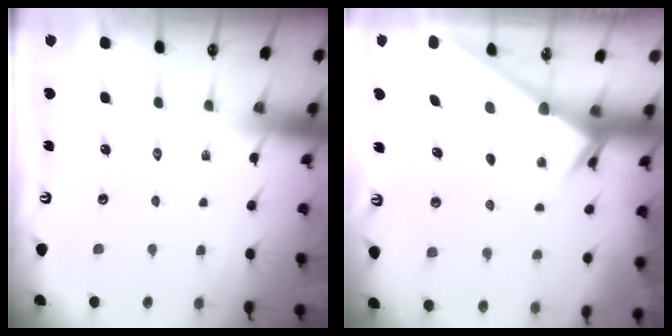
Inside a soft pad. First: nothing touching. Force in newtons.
{"total": 2.4, "press": 2.4, "slide": 0.2}